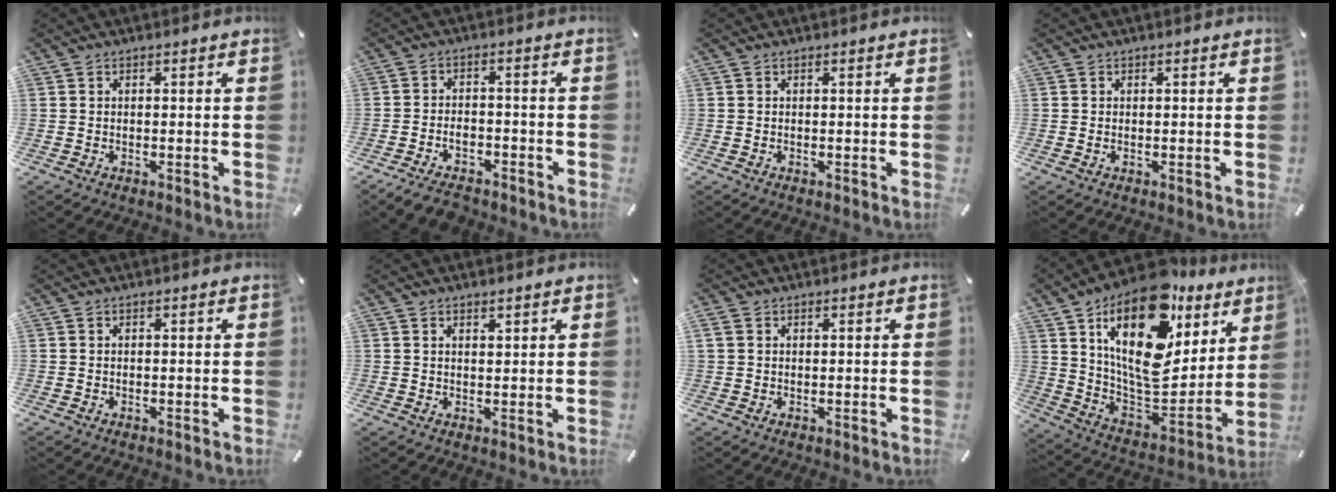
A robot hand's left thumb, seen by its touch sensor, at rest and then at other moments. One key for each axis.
{"total": 5.3, "fx": -3.8, "fy": 2.9, "fz": 2.2, "tx": -0.043, "ty": 0.021, "tz": -0.073}
{"total": 0.0}
{"total": 0.0}
{"total": 0.0}
{"total": 1.4, "fx": 1.1, "fy": 0.7, "fz": 0.4, "tx": -0.007, "ty": 0.000, "tz": 0.021}
{"total": 1.3, "fx": 0.5, "fy": 1.0, "fz": 0.5, "tx": -0.012, "ty": 0.003, "tz": 0.009}
{"total": 24.3, "fx": 12.5, "fy": 12.6, "fz": 16.6, "tx": -0.290, "ty": -0.089, "tz": 0.212}